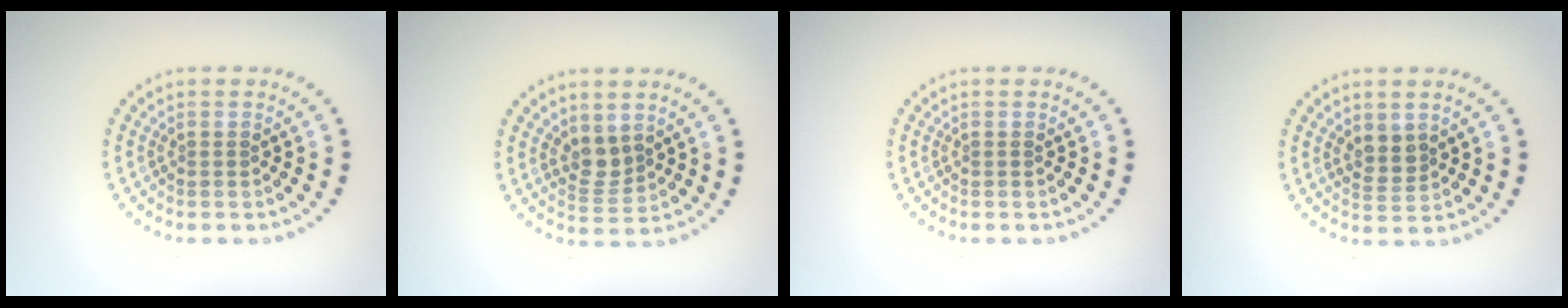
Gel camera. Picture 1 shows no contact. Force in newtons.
{"total": 2.2, "press": 1.8, "slide": 1.4}
{"total": 0.0}
{"total": 2.1, "press": 1.8, "slide": 1.0}